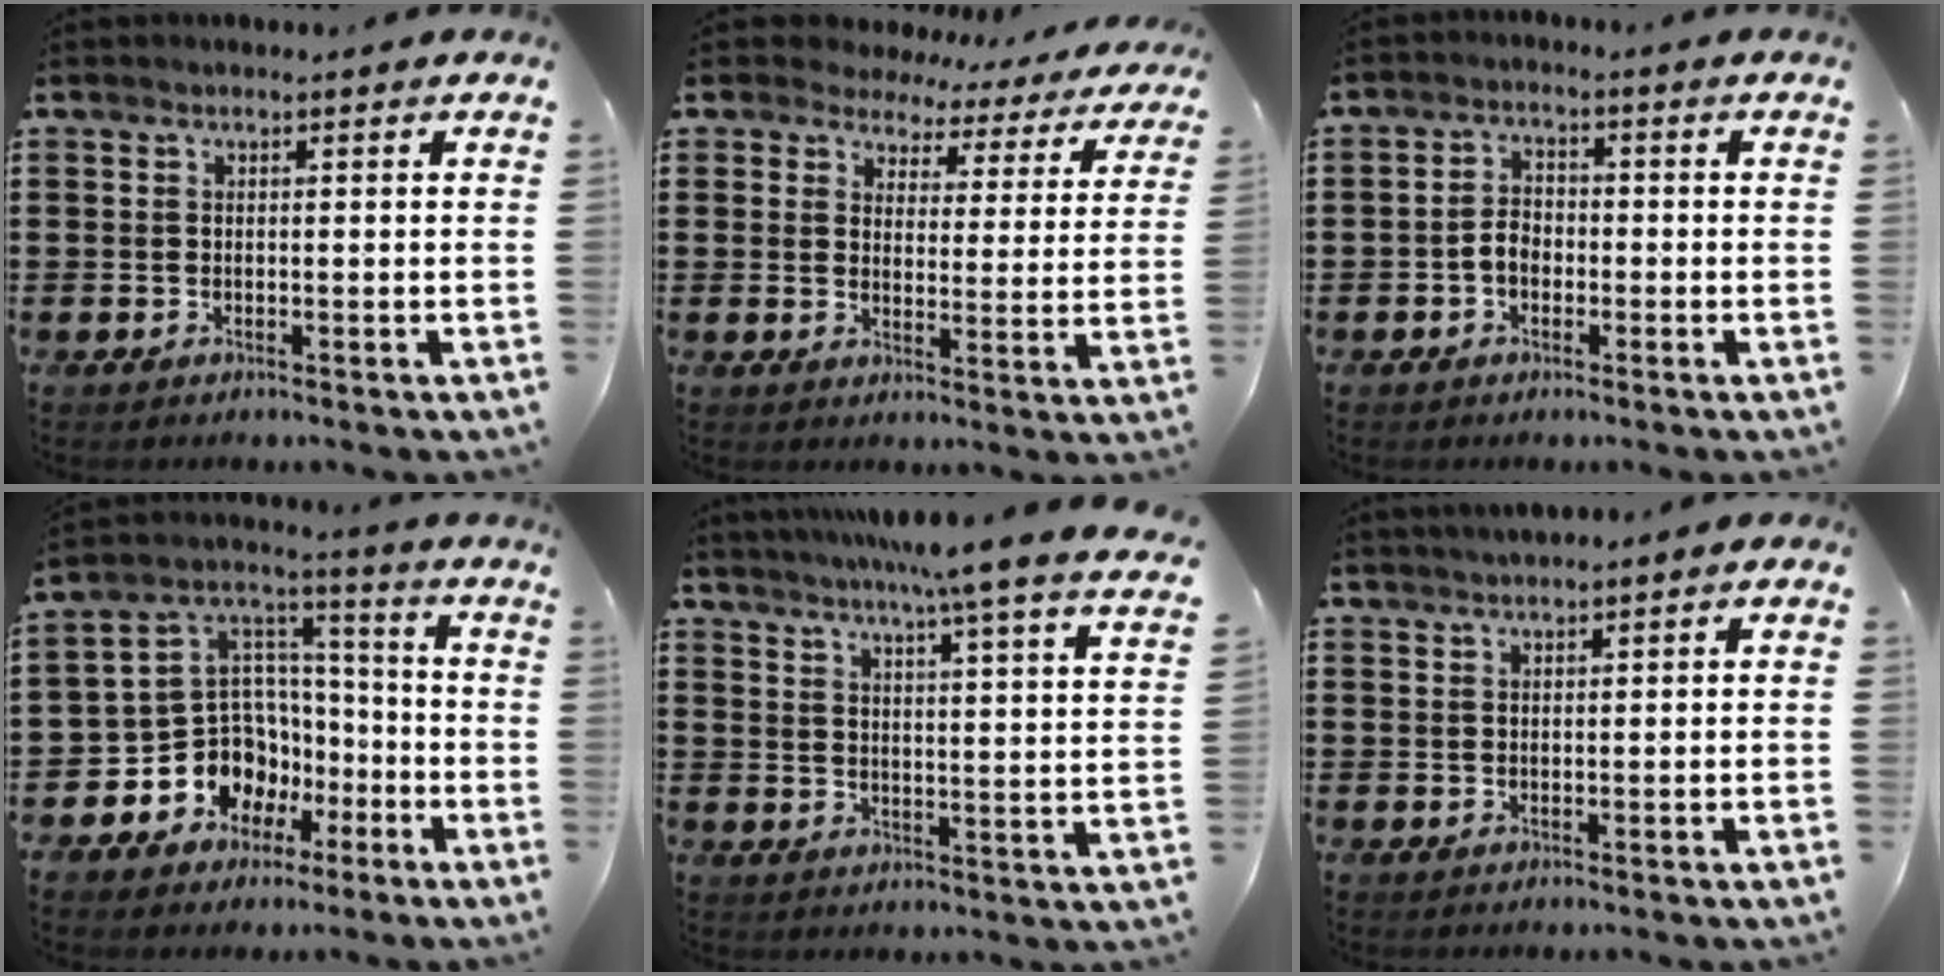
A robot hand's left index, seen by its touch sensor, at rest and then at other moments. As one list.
[{"total": 4.5, "force": [4.0, 1.9, 0.3], "torque": [-0.033, -0.023, 0.068]}, {"total": 3.1, "force": [-1.1, 2.1, 2.0], "torque": [-0.047, 0.003, -0.024]}, {"total": 10.8, "force": [-5.1, 9.3, 1.9], "torque": [-0.078, 0.001, -0.089]}, {"total": 7.2, "force": [6.1, -1.6, 3.4], "torque": [-0.079, -0.043, 0.098]}, {"total": 0.5, "force": [0.3, 0.2, 0.4], "torque": [-0.008, 0.001, 0.005]}]